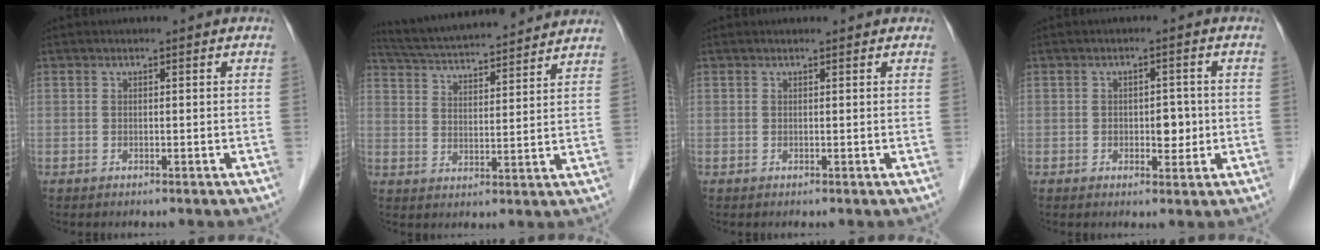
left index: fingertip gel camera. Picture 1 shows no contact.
{"total": 18.5, "force": [17.0, 1.9, 7.0], "torque": [-0.121, 0.040, 0.254]}
{"total": 1.7, "force": [1.5, 0.4, 0.5], "torque": [-0.014, 0.013, 0.015]}
{"total": 3.1, "force": [-0.3, 1.9, 2.5], "torque": [-0.029, 0.002, 0.000]}